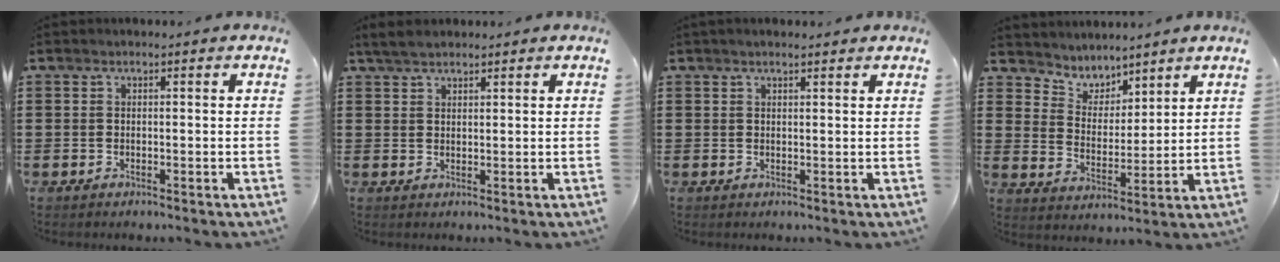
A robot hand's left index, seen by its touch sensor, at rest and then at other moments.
{"total": 2.7, "force": [2.4, 0.8, 1.1], "torque": [-0.028, 0.005, 0.046]}
{"total": 1.4, "force": [1.2, 0.1, 0.6], "torque": [-0.012, 0.001, 0.023]}
{"total": 4.8, "force": [4.3, 2.1, -0.3], "torque": [-0.025, -0.023, 0.075]}